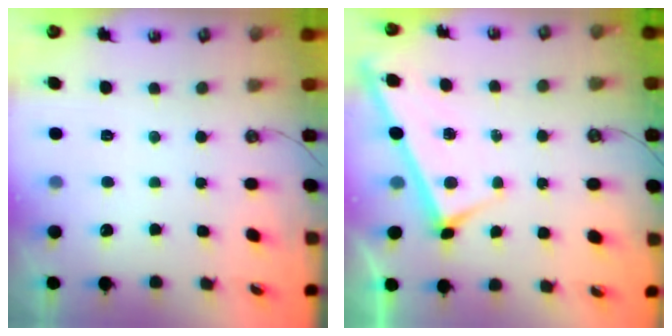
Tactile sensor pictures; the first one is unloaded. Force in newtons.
{"total": 3.1, "press": 3.0, "slide": 0.3}